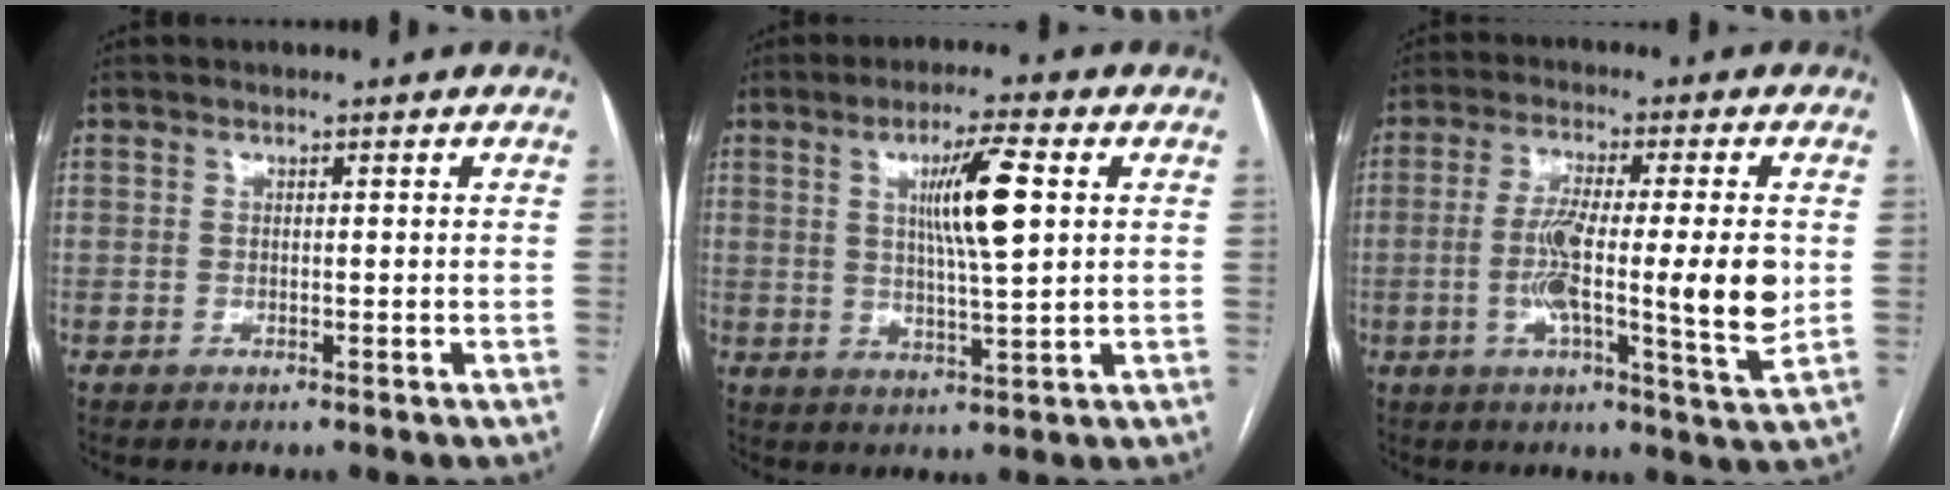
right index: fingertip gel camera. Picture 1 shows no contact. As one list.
[{"total": 8.8, "force": [2.3, 0.4, 8.5], "torque": [-0.148, -0.002, 0.039]}, {"total": 13.0, "force": [-0.9, 0.8, 12.9], "torque": [-0.215, -0.008, -0.021]}]